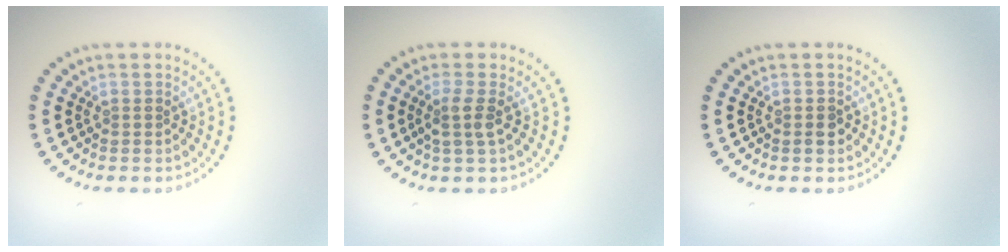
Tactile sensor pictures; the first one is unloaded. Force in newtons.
{"total": 1.9, "press": 1.5, "slide": 1.1}
{"total": 1.2, "press": 1.1, "slide": 0.4}